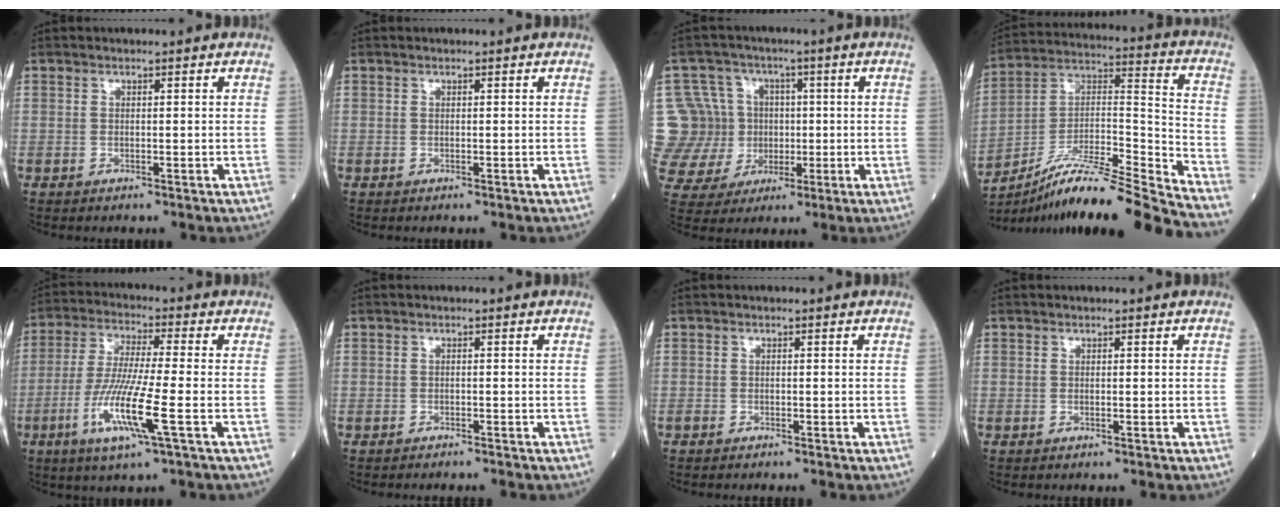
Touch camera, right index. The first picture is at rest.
{"total": 0.0}
{"total": 14.0, "force": [0.5, 13.5, 3.5], "torque": [-0.106, 0.049, 0.029]}
{"total": 21.8, "force": [-18.7, -1.4, 11.1], "torque": [-0.184, 0.003, -0.328]}
{"total": 11.3, "force": [-3.9, 0.0, 10.6], "torque": [-0.214, -0.019, -0.078]}
{"total": 2.3, "force": [-2.2, 0.2, 0.6], "torque": [-0.009, -0.004, -0.027]}
{"total": 0.8, "force": [-0.7, 0.1, 0.1], "torque": [-0.006, -0.003, -0.014]}
{"total": 0.0}